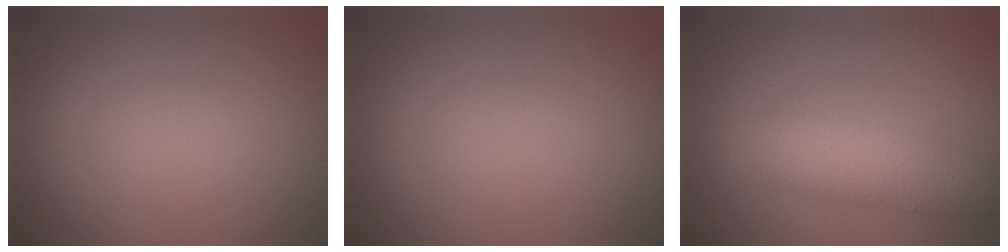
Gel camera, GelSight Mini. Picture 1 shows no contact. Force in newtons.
{"total": 0.0}
{"total": 5.5, "press": 5.5, "slide": 0.3}